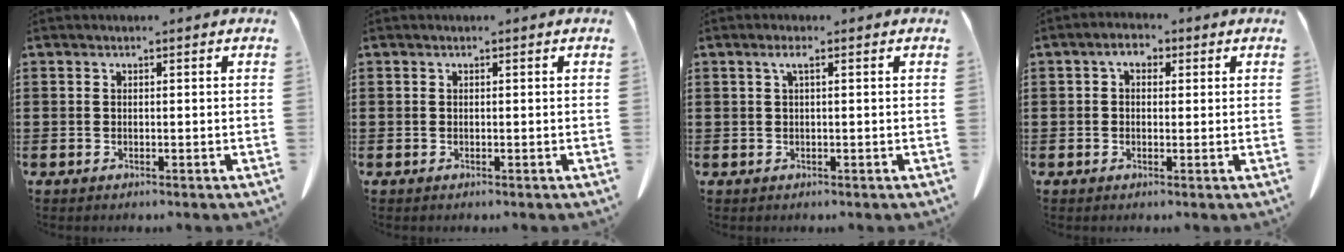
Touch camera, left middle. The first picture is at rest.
{"total": 0.0}
{"total": 1.5, "force": [0.5, 0.2, 1.5], "torque": [-0.030, 0.000, 0.008]}
{"total": 2.4, "force": [0.7, 1.5, 1.7], "torque": [-0.038, 0.008, 0.010]}